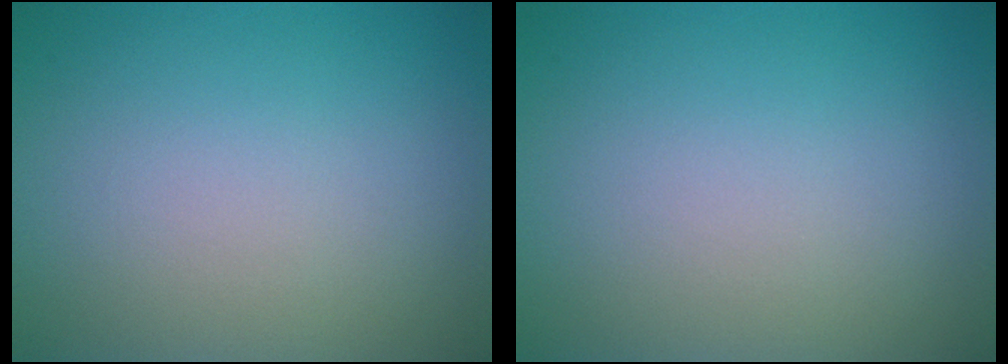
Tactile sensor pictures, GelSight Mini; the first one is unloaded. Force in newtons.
{"total": 0.0}